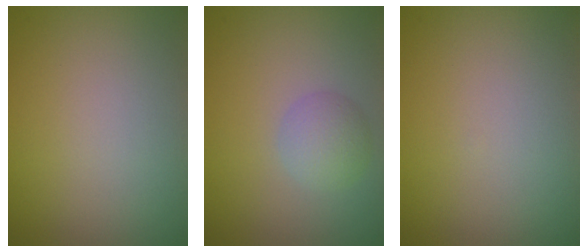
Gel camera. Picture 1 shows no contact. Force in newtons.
{"total": 2.2, "press": 2.2, "slide": 0.1}
{"total": 0.0}